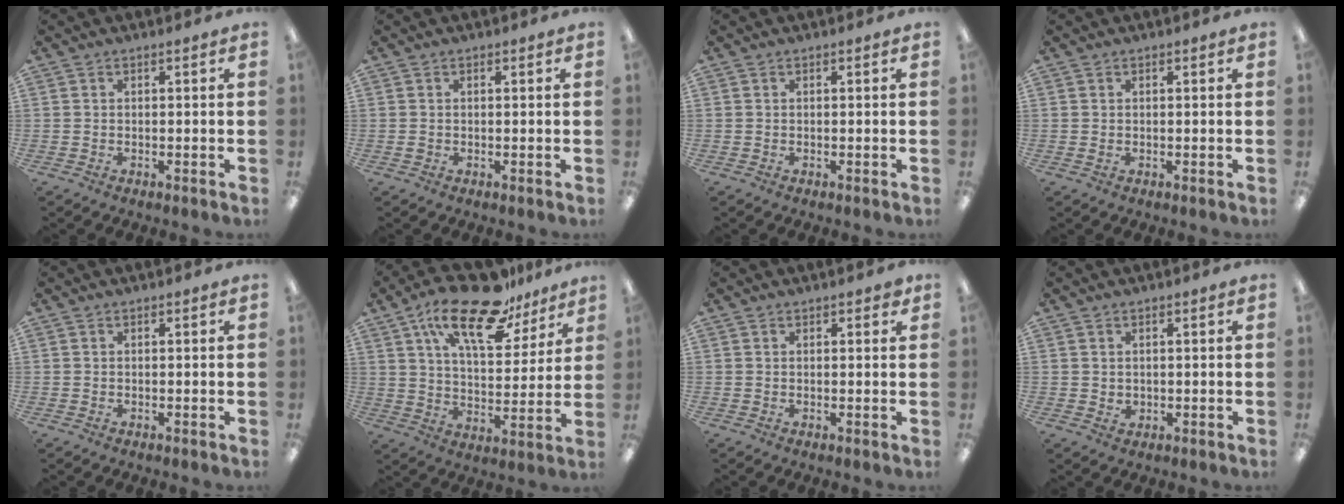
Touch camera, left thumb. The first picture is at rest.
{"total": 0.6, "force": [0.0, 0.5, 0.2], "torque": [-0.004, 0.003, -0.002]}
{"total": 0.0}
{"total": 0.5, "force": [0.2, 0.4, 0.3], "torque": [0.002, 0.000, 0.001]}
{"total": 0.0}
{"total": 20.5, "force": [14.0, 8.4, 12.5], "torque": [-0.214, -0.070, 0.237]}
{"total": 1.3, "force": [0.9, 0.6, 0.6], "torque": [-0.005, 0.000, 0.015]}
{"total": 1.5, "force": [0.8, 1.3, 0.3], "torque": [0.001, -0.001, 0.011]}